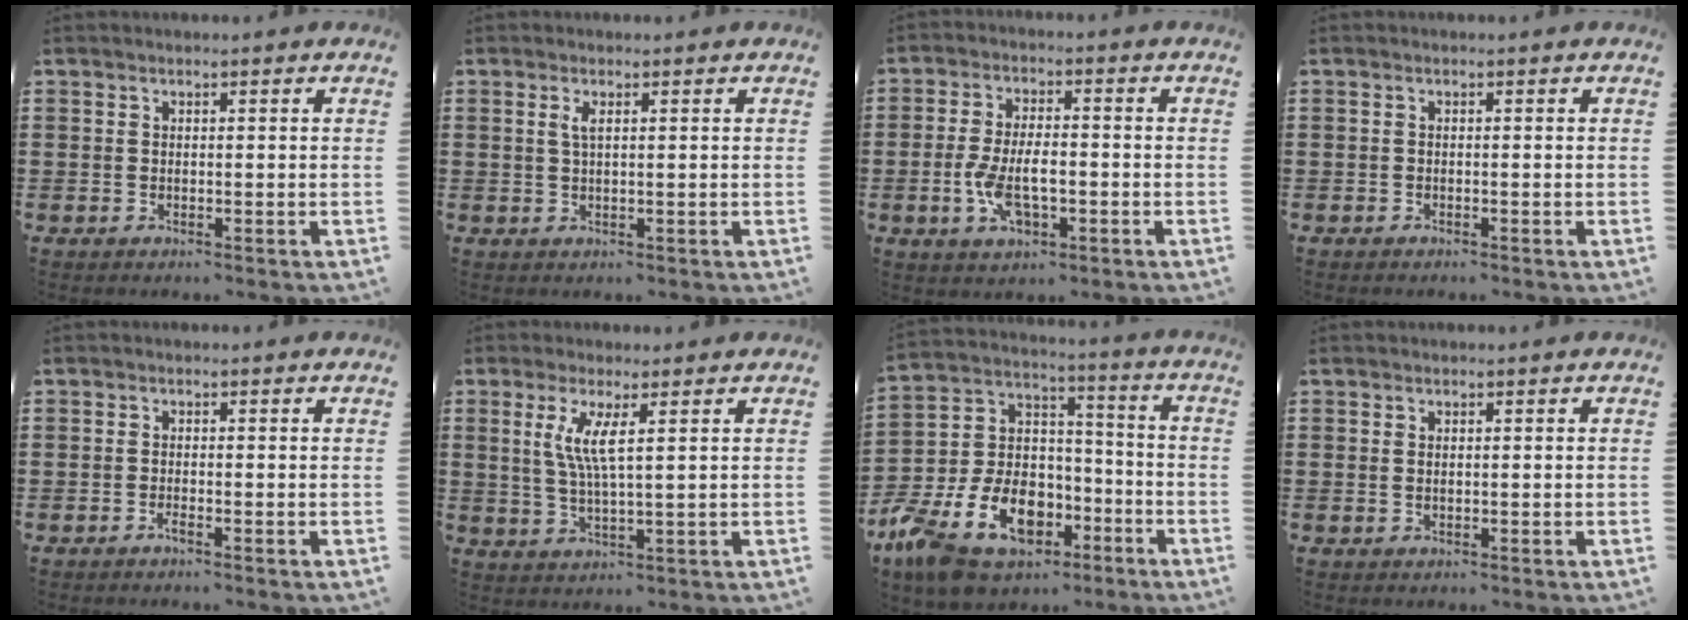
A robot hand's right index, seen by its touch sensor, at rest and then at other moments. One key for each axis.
{"total": 1.6, "fx": 0.5, "fy": 0.4, "fz": 1.5, "tx": -0.029, "ty": 0.005, "tz": 0.008}
{"total": 7.2, "fx": -1.8, "fy": 3.4, "fz": 6.1, "tx": -0.133, "ty": 0.003, "tz": -0.036}
{"total": 0.0}
{"total": 0.9, "fx": -0.6, "fy": 0.1, "fz": 0.7, "tx": -0.013, "ty": -0.003, "tz": -0.011}
{"total": 5.2, "fx": 1.5, "fy": 0.7, "fz": 4.9, "tx": -0.108, "ty": -0.005, "tz": 0.022}
{"total": 14.1, "fx": -7.4, "fy": 9.6, "fz": 7.3, "tx": -0.173, "ty": 0.033, "tz": -0.126}
{"total": 0.5, "fx": 0.3, "fy": 0.1, "fz": 0.4, "tx": -0.008, "ty": 0.003, "tz": 0.007}